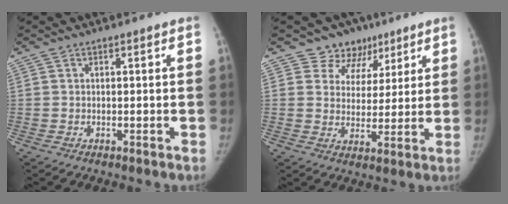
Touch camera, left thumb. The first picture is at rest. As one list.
[{"total": 8.2, "force": [5.3, 6.2, 0.4], "torque": [0.039, -0.027, 0.083]}]